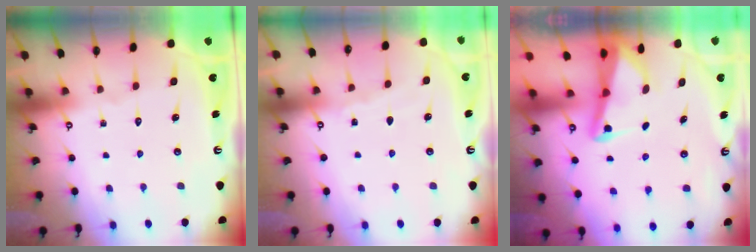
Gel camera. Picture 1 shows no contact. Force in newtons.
{"total": 3.2, "press": 3.1, "slide": 0.4}
{"total": 2.5, "press": 2.4, "slide": 0.6}